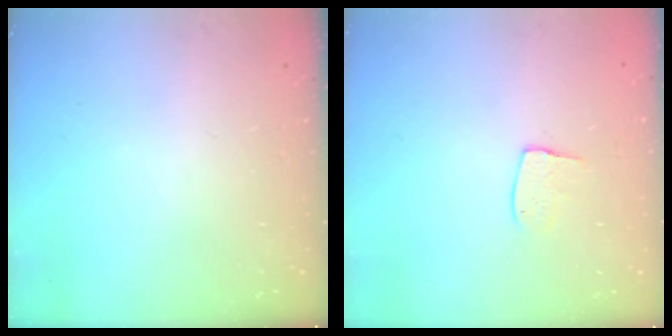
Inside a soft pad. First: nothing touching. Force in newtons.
{"total": 7.5, "press": 7.5, "slide": 0.4}